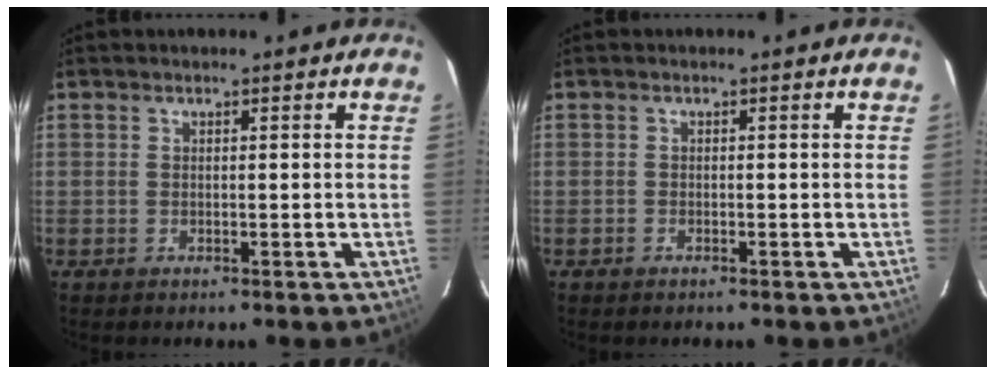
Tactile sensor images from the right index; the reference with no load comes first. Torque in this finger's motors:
{"motor_torque": [0.09, -0.09, -0.15, -0.05]}